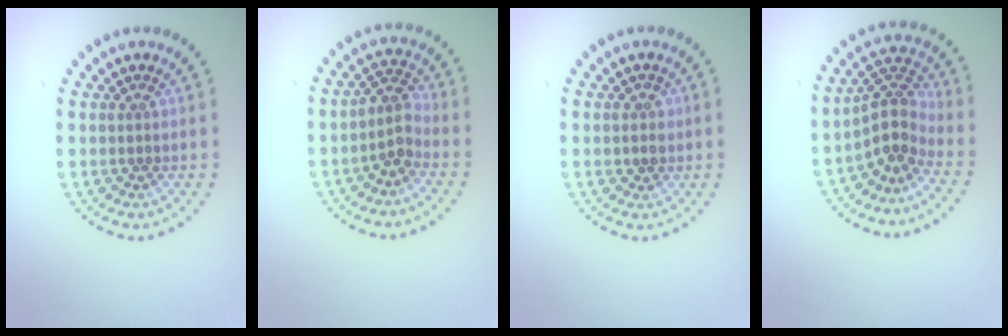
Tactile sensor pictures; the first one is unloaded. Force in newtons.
{"total": 2.6, "press": 2.0, "slide": 1.6}
{"total": 1.2, "press": 1.1, "slide": 0.4}
{"total": 3.5, "press": 2.6, "slide": 2.4}